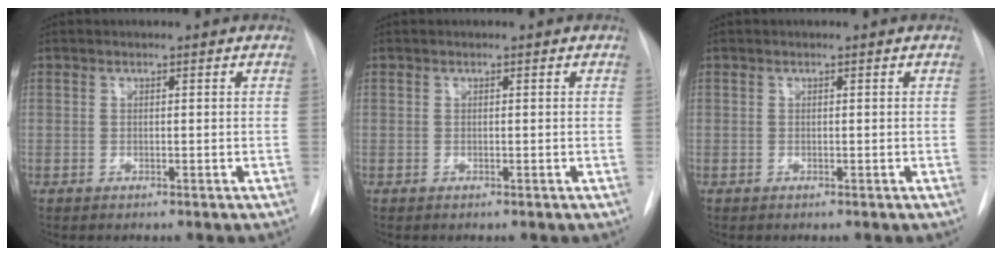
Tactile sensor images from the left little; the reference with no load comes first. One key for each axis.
{"total": 0.0}
{"total": 0.0}